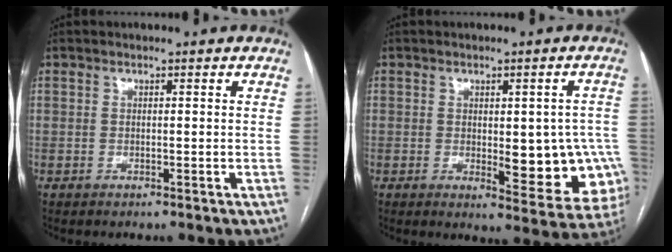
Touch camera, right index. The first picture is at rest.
{"total": 12.1, "force": [-1.6, 4.7, 11.0], "torque": [-0.104, 0.004, -0.007]}